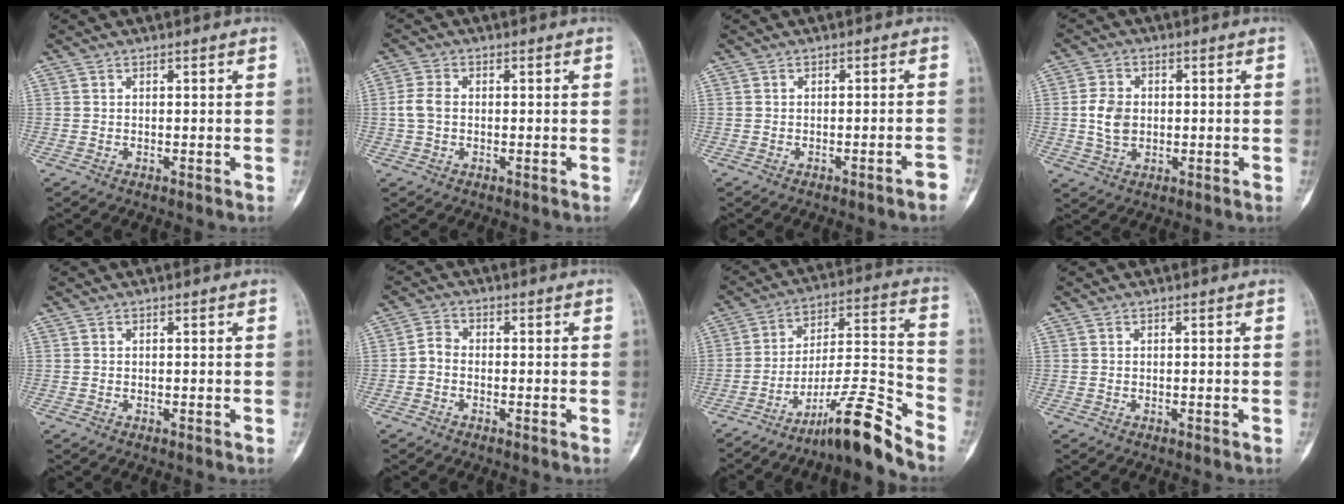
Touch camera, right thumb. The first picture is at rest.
{"total": 3.6, "force": [-0.2, 2.5, 2.6], "torque": [-0.059, 0.008, -0.009]}
{"total": 2.0, "force": [-1.4, 0.1, 1.4], "torque": [-0.024, 0.012, -0.018]}
{"total": 6.0, "force": [-0.1, 4.5, 4.0], "torque": [-0.066, 0.003, 0.000]}
{"total": 0.0}
{"total": 2.6, "force": [-0.9, 1.8, 1.6], "torque": [-0.027, 0.011, -0.028]}
{"total": 14.6, "force": [-11.6, 0.7, 8.9], "torque": [-0.144, 0.106, -0.191]}
{"total": 0.0}